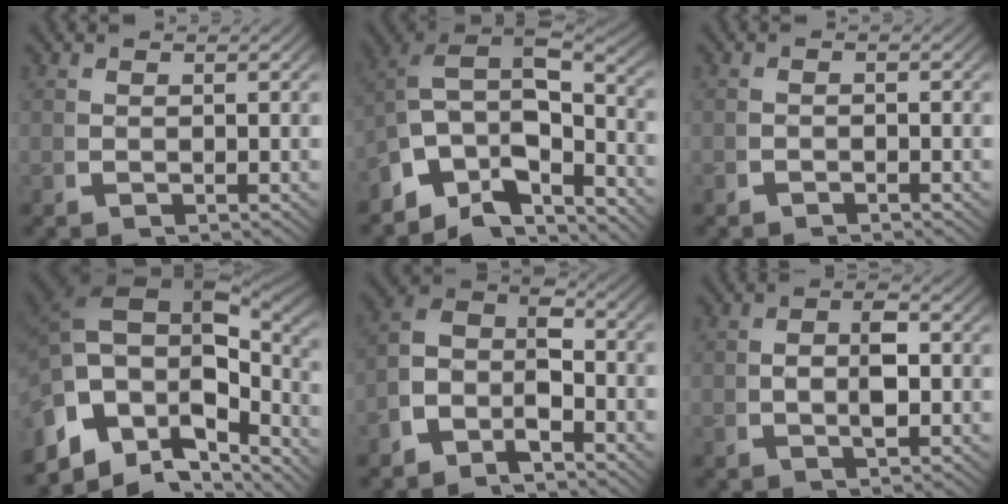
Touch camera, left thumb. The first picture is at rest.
{"total": 13.0, "force": [-1.4, 9.2, 9.1], "torque": [-0.178, -0.048, -0.017]}
{"total": 0.9, "force": [-0.8, 0.2, 0.2], "torque": [-0.001, 0.001, -0.017]}
{"total": 18.0, "force": [-1.0, 12.5, 12.9], "torque": [-0.232, -0.028, -0.005]}
{"total": 8.3, "force": [0.2, 6.1, 5.6], "torque": [-0.105, -0.004, -0.016]}
{"total": 3.6, "force": [-0.1, 1.8, 3.0], "torque": [-0.055, -0.007, 0.001]}